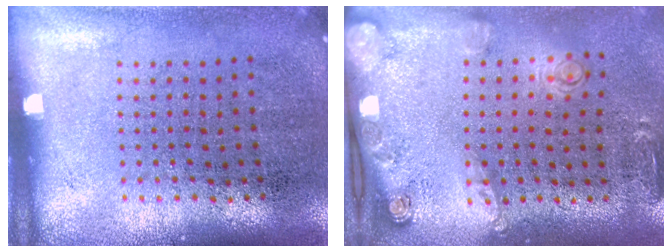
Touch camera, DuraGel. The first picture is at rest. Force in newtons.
{"total": 1.7, "press": 1.4, "slide": 1.0}